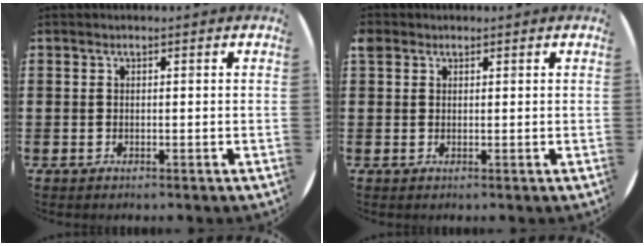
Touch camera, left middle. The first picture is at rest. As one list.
[{"total": 1.2, "force": [1.0, 0.7, 0.2], "torque": [0.002, 0.000, 0.018]}]